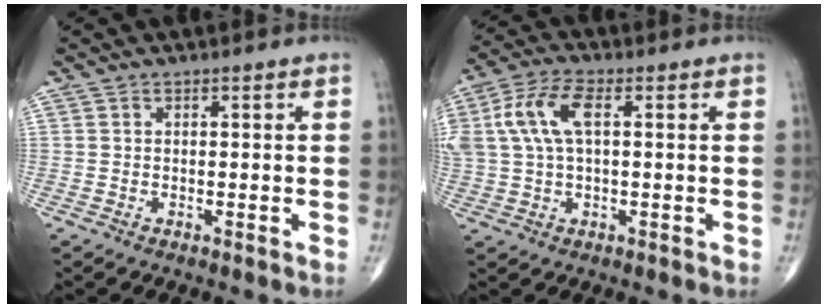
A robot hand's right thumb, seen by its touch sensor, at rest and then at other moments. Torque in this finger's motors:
{"motor_torque": [0.29, 0.58, 1.37, 0.37, 0.43]}